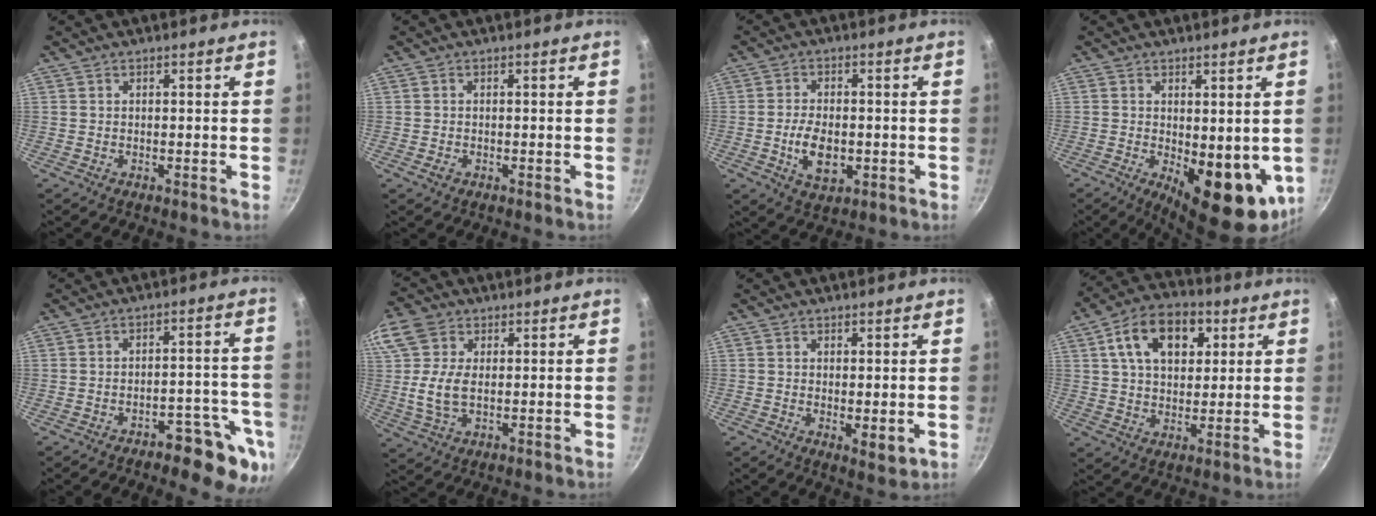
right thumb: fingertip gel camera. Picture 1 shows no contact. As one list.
[{"total": 1.2, "force": [-0.5, 0.9, 0.6], "torque": [-0.009, -0.001, -0.010]}, {"total": 7.9, "force": [-1.5, 4.7, 6.1], "torque": [-0.100, 0.005, -0.022]}, {"total": 13.1, "force": [-1.5, 6.0, 11.5], "torque": [-0.124, -0.018, -0.006]}, {"total": 11.0, "force": [-5.9, 4.6, 8.0], "torque": [-0.052, 0.047, -0.072]}, {"total": 11.4, "force": [1.7, 7.5, 8.4], "torque": [-0.172, -0.001, 0.022]}, {"total": 3.5, "force": [0.3, 1.6, 3.1], "torque": [-0.047, -0.015, 0.005]}, {"total": 14.3, "force": [5.1, 9.4, 9.6], "torque": [-0.129, 0.002, 0.074]}]